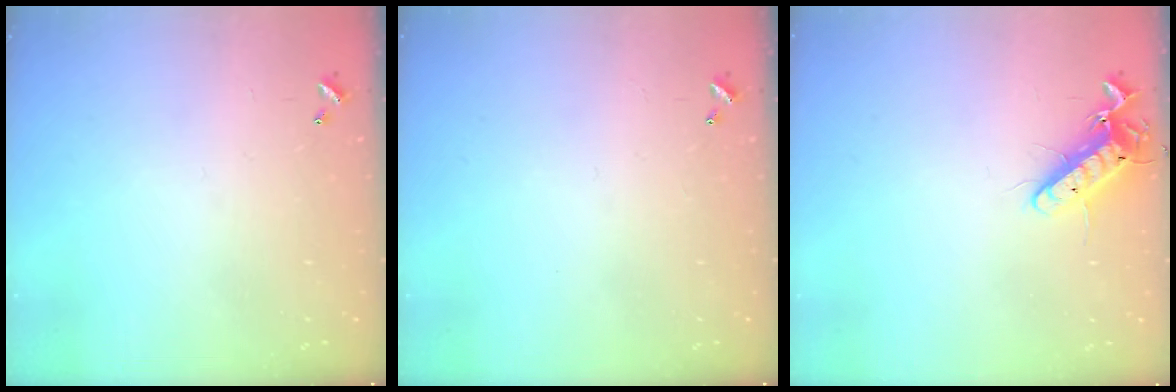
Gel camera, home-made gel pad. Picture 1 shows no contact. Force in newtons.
{"total": 0.0}
{"total": 13.1, "press": 12.9, "slide": 2.2}